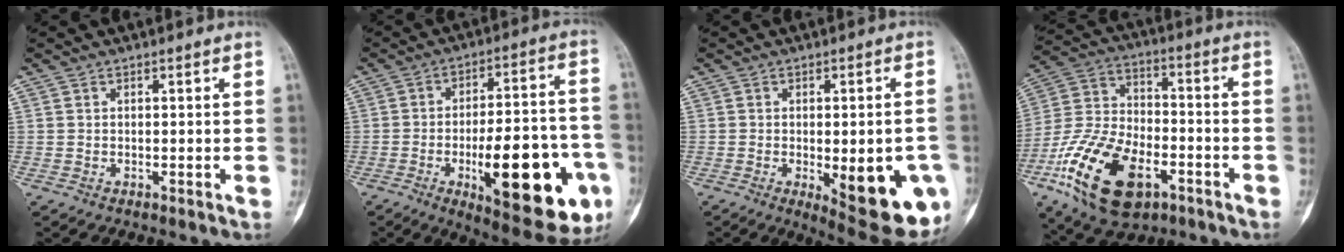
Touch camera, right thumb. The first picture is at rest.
{"total": 25.0, "force": [-8.2, 8.8, 21.9], "torque": [-0.269, 0.018, -0.102]}
{"total": 16.8, "force": [-4.5, 5.9, 15.1], "torque": [-0.146, -0.001, -0.034]}
{"total": 21.1, "force": [-9.2, 11.5, 15.1], "torque": [-0.284, 0.036, -0.160]}